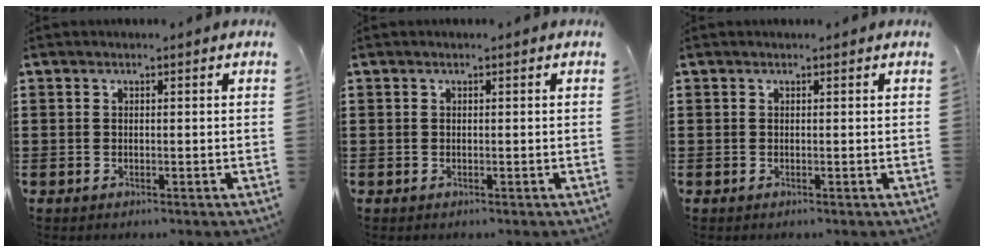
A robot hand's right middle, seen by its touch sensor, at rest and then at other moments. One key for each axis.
{"total": 0.0}
{"total": 0.0}